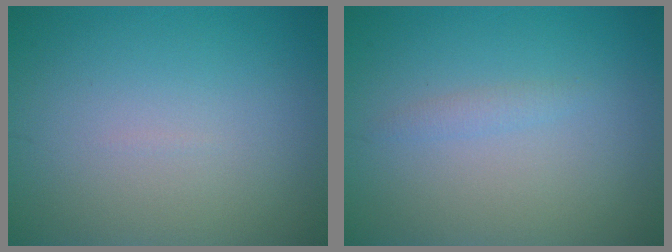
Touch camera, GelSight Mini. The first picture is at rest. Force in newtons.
{"total": 0.9, "press": 0.9, "slide": 0.0}